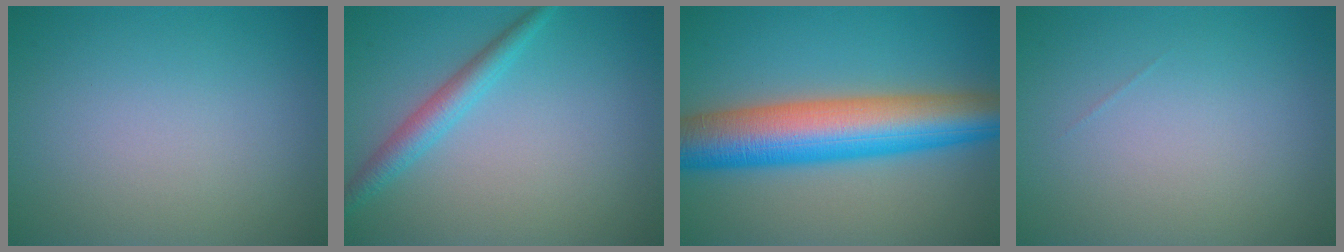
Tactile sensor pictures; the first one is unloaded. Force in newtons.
{"total": 2.6, "press": 2.6, "slide": 0.1}
{"total": 11.0, "press": 11.0, "slide": 0.1}
{"total": 0.0}